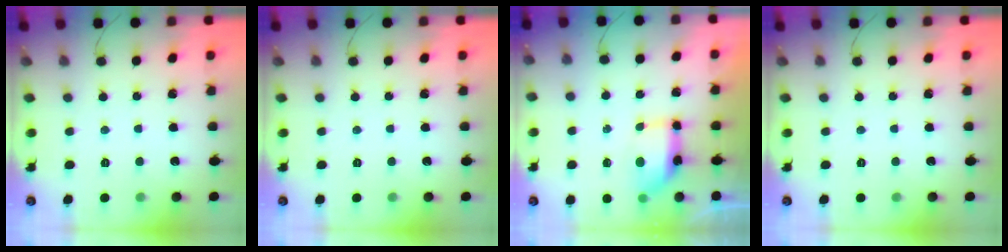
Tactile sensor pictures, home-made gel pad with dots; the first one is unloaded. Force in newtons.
{"total": 0.0}
{"total": 8.2, "press": 7.5, "slide": 3.1}
{"total": 0.0}